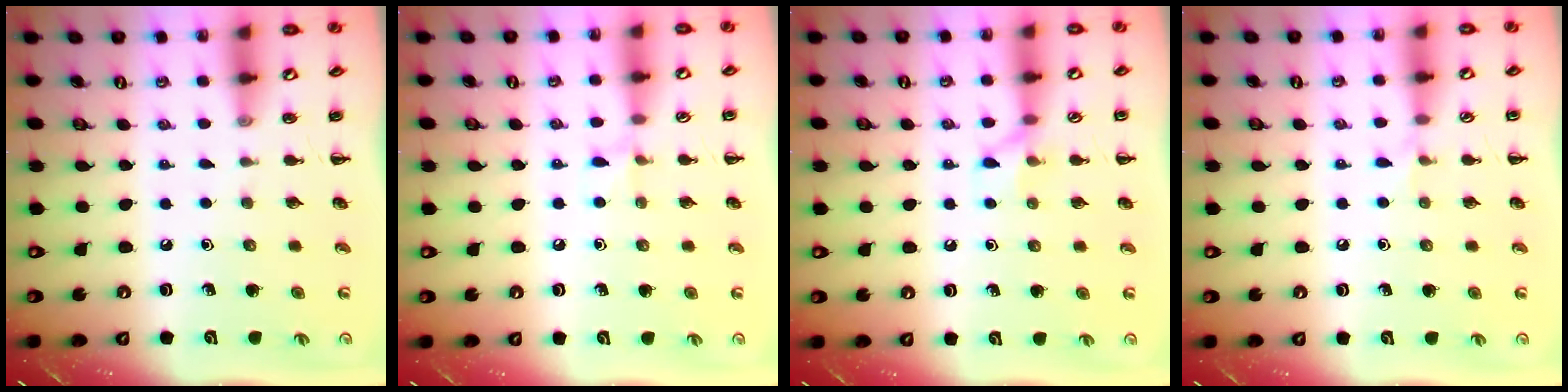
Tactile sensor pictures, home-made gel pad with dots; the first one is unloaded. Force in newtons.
{"total": 4.0, "press": 3.8, "slide": 1.4}
{"total": 6.1, "press": 6.1, "slide": 1.0}
{"total": 3.4, "press": 3.2, "slide": 1.2}